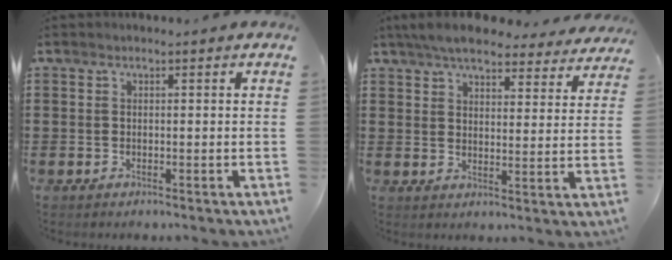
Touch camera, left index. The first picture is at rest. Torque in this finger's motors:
{"motor_torque": [2.14, 0.00, 0.76, 0.16]}